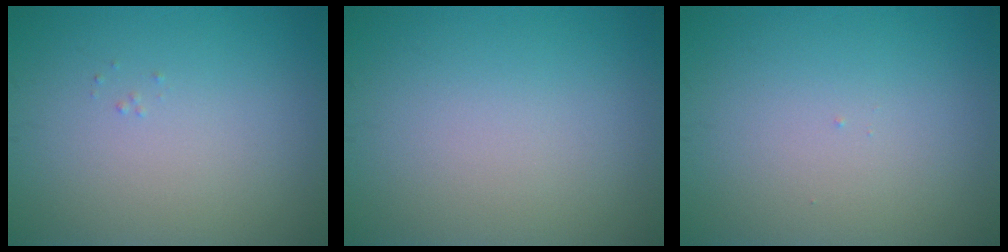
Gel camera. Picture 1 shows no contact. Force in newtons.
{"total": 0.0}
{"total": 0.0}